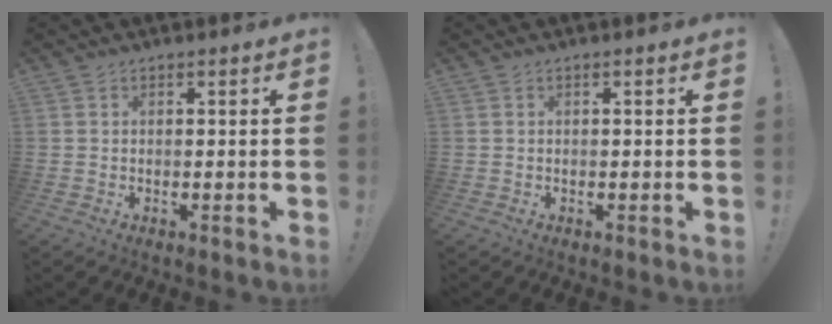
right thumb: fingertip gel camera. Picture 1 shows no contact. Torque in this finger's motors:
{"motor_torque": [-0.02, 0.12, -0.10, -0.23, 0.01]}